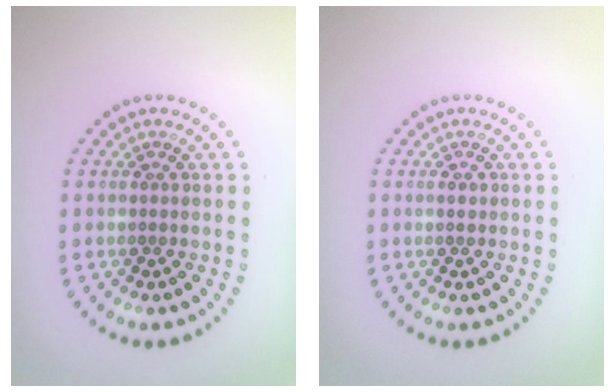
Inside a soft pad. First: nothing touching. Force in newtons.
{"total": 0.8, "press": 0.8, "slide": 0.1}